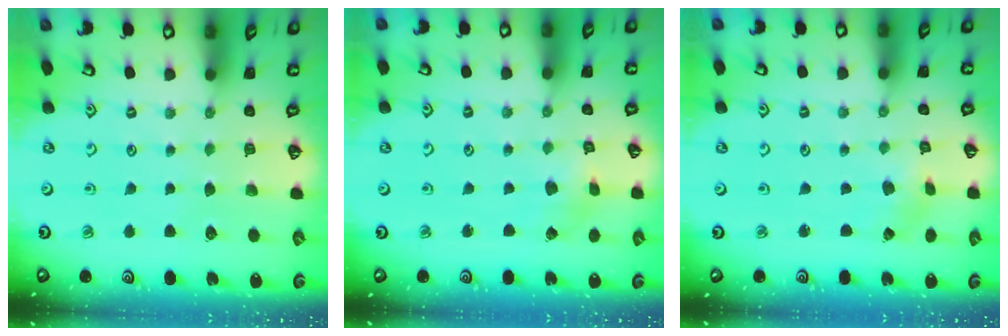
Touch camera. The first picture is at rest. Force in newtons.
{"total": 1.5, "press": 1.5, "slide": 0.2}
{"total": 1.1, "press": 1.1, "slide": 0.2}